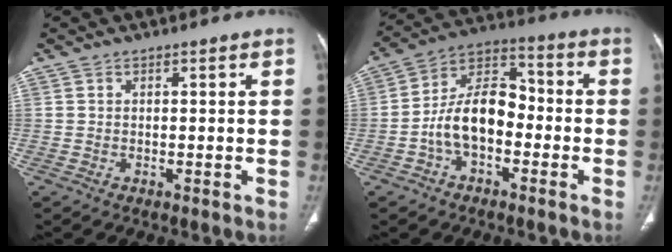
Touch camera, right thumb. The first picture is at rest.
{"total": 12.3, "force": [-3.0, 7.5, 9.3], "torque": [-0.148, 0.047, -0.063]}